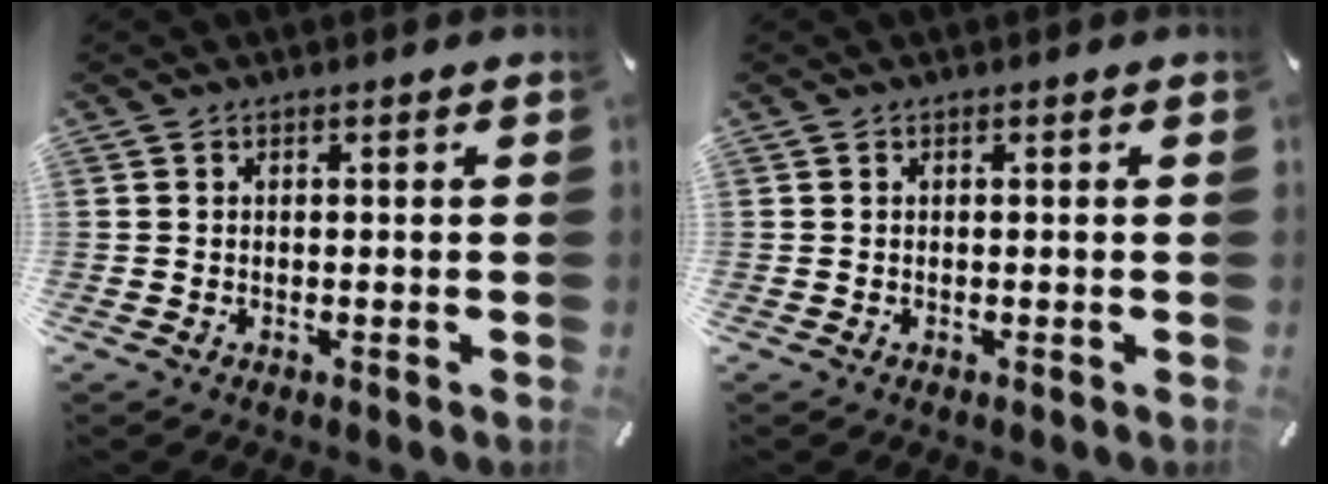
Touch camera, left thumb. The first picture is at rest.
{"total": 0.0}